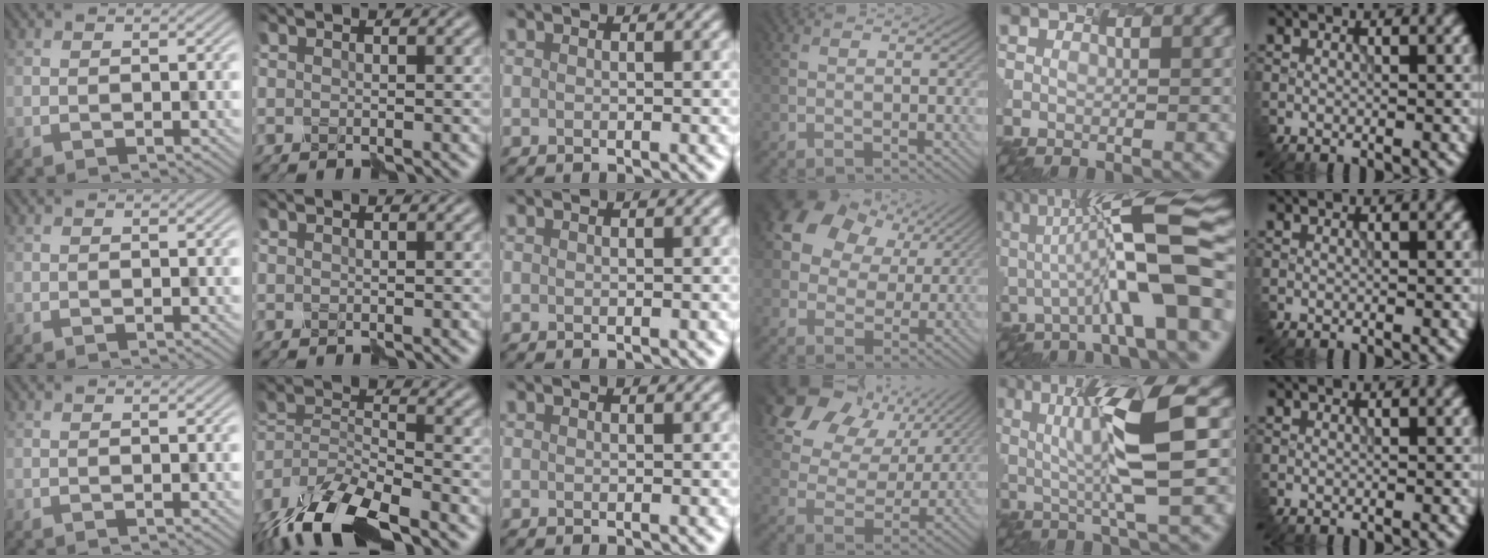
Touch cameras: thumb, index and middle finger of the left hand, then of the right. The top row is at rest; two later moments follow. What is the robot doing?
{"motion": "disassemble", "object": "puzzle pieces"}